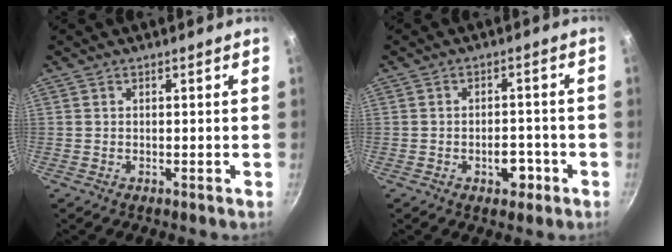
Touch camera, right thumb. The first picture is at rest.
{"total": 4.8, "force": [-2.1, 2.9, 3.2], "torque": [-0.022, 0.015, -0.028]}